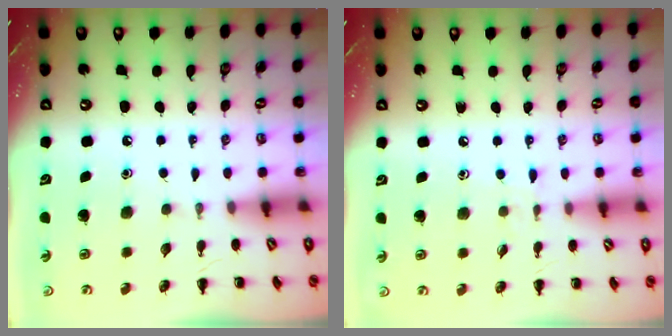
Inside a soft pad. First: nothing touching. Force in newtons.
{"total": 4.0, "press": 3.7, "slide": 1.5}